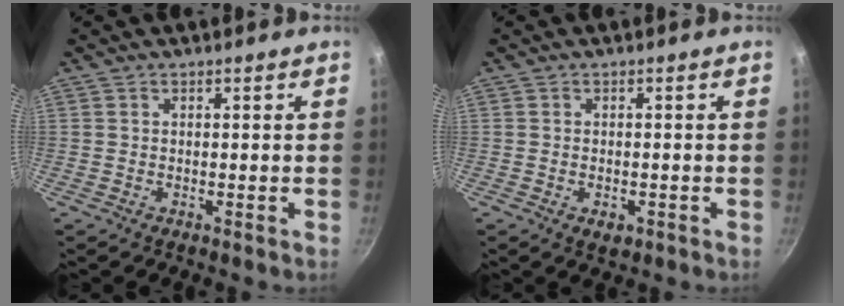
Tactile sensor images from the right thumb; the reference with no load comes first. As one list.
[{"total": 2.1, "force": [-0.8, 1.3, 1.5], "torque": [-0.015, 0.005, -0.007]}]